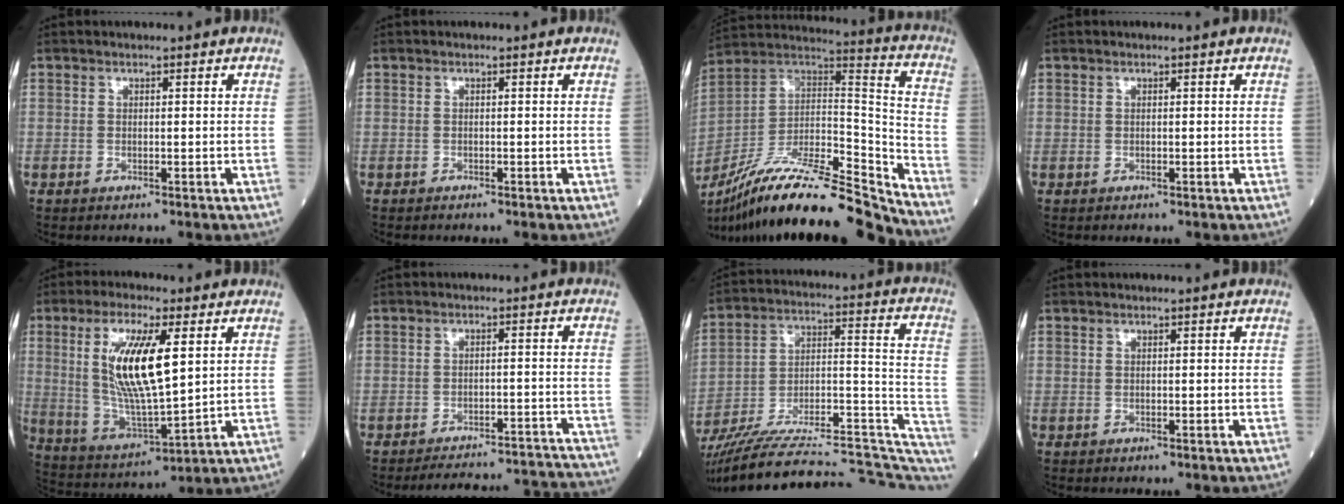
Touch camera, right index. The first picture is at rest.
{"total": 0.0}
{"total": 23.7, "force": [-20.4, 1.3, 12.1], "torque": [-0.209, 0.013, -0.348]}
{"total": 0.0}
{"total": 14.3, "force": [3.8, 3.0, 13.5], "torque": [-0.277, -0.003, 0.076]}
{"total": 16.2, "force": [-16.0, 0.7, 2.3], "torque": [-0.019, 0.017, -0.191]}
{"total": 31.3, "force": [-27.3, 5.9, 14.0], "torque": [-0.190, 0.013, -0.387]}
{"total": 0.0}